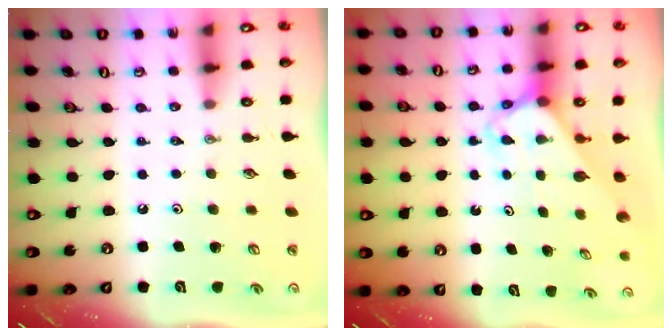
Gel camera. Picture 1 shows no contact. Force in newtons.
{"total": 2.8, "press": 2.8, "slide": 0.2}